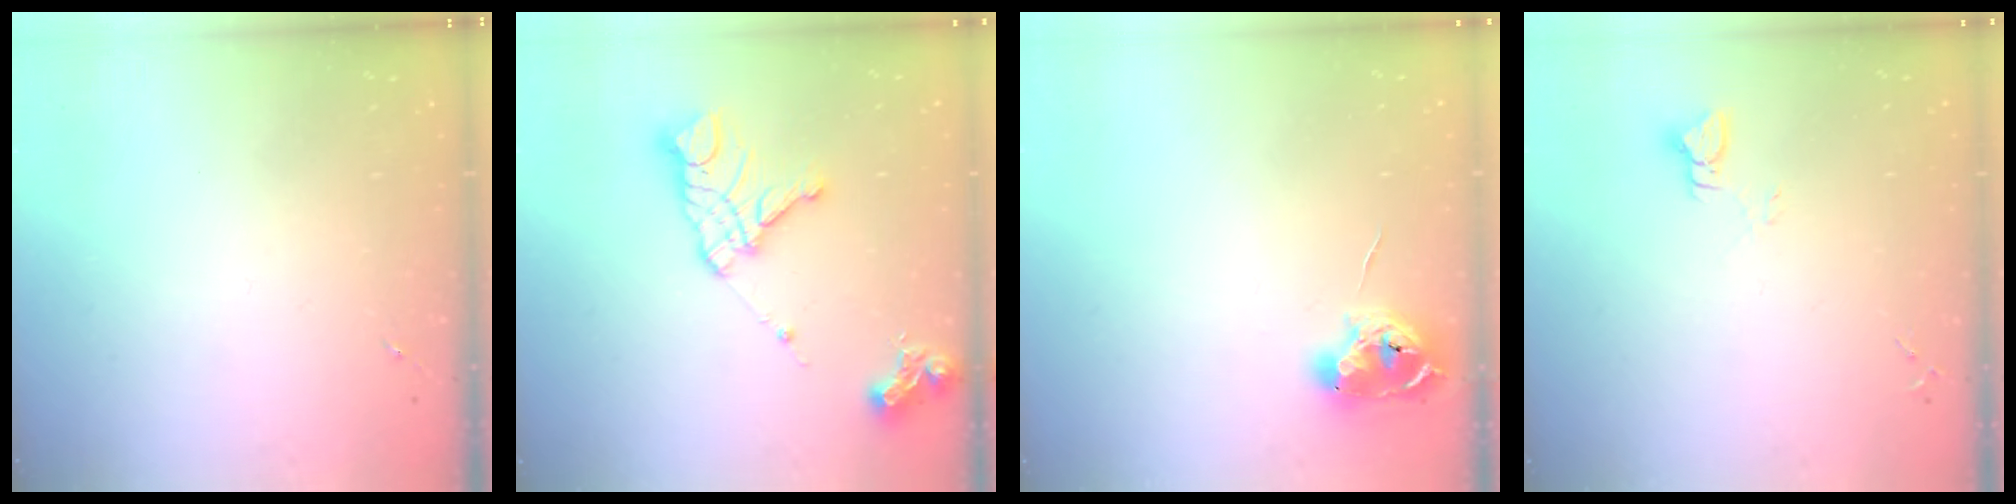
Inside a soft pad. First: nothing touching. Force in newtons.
{"total": 14.9, "press": 14.8, "slide": 1.6}
{"total": 9.6, "press": 9.6, "slide": 0.6}
{"total": 2.9, "press": 2.9, "slide": 0.2}